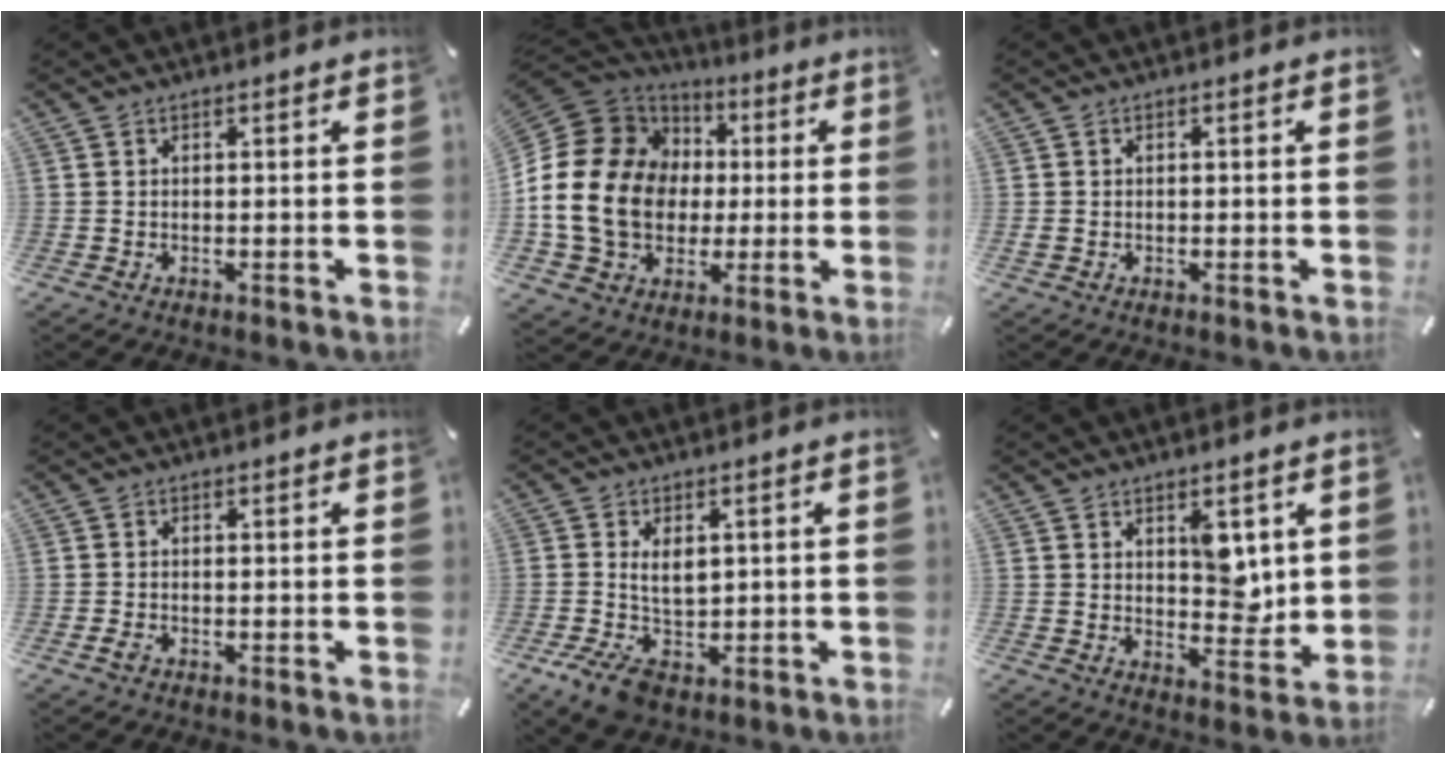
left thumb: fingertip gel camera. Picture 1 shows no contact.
{"total": 21.2, "force": [-1.2, 17.7, 11.6], "torque": [-0.246, 0.008, -0.017]}
{"total": 0.8, "force": [-0.2, 0.7, 0.3], "torque": [-0.006, 0.005, -0.005]}
{"total": 0.9, "force": [-0.5, 0.6, 0.4], "torque": [-0.007, 0.000, -0.010]}
{"total": 8.6, "force": [0.0, 6.2, 6.0], "torque": [-0.094, -0.002, 0.000]}
{"total": 7.4, "force": [2.9, 4.9, 4.7], "torque": [-0.038, -0.016, 0.045]}